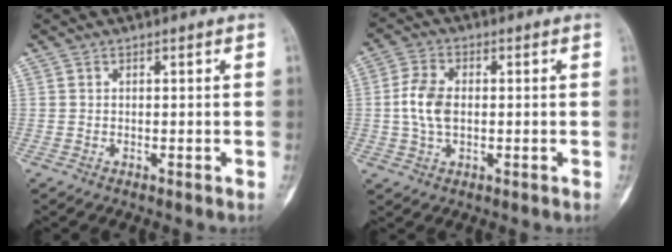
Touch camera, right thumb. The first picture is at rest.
{"total": 7.0, "force": [0.0, 4.4, 5.5], "torque": [-0.115, 0.009, -0.004]}